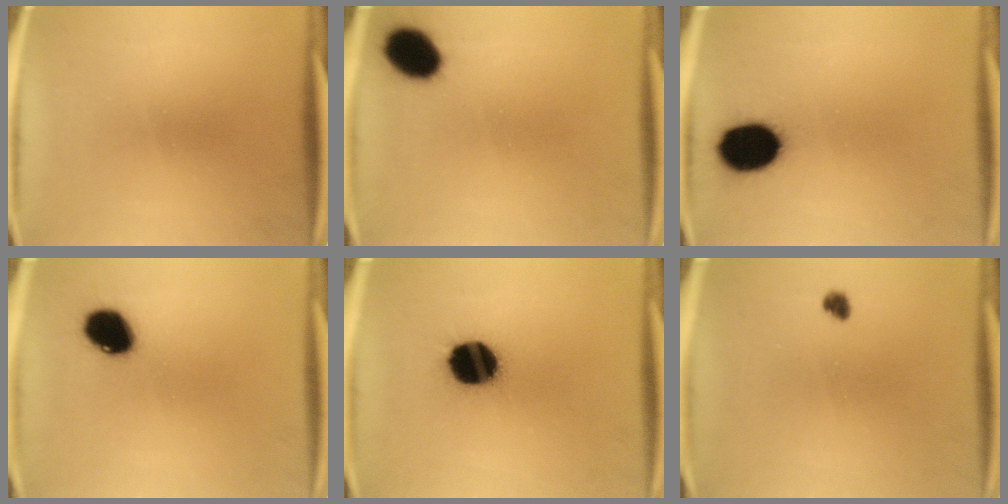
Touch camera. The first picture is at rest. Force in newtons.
{"total": 8.9}
{"total": 12.8}
{"total": 9.0}
{"total": 15.0}
{"total": 1.7}